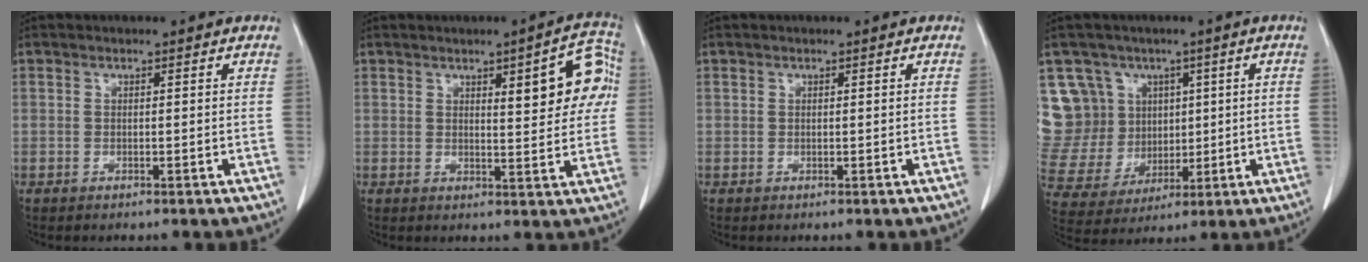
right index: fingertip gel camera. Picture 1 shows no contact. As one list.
[{"total": 9.1, "force": [2.7, 2.6, 8.3], "torque": [-0.093, 0.018, 0.032]}, {"total": 0.0}, {"total": 12.7, "force": [5.2, 11.4, 2.1], "torque": [-0.073, 0.059, 0.126]}]